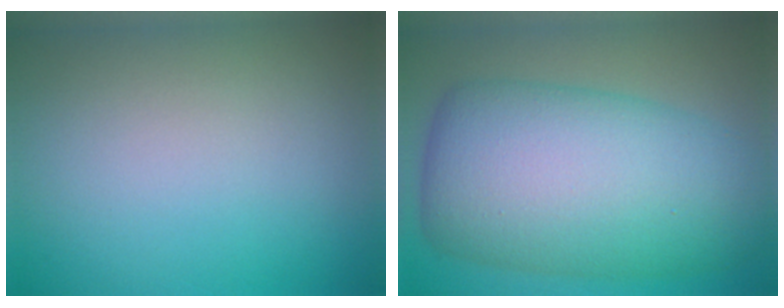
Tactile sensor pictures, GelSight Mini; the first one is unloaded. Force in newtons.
{"total": 12.7, "press": 12.7, "slide": 0.2}